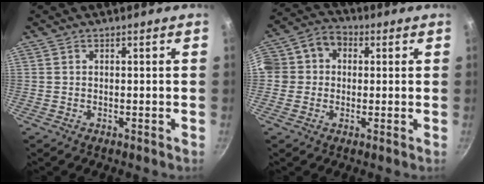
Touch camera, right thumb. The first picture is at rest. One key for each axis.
{"total": 10.0, "fx": 0.7, "fy": 8.9, "fz": 4.7, "tx": -0.070, "ty": 0.026, "tz": -0.006}